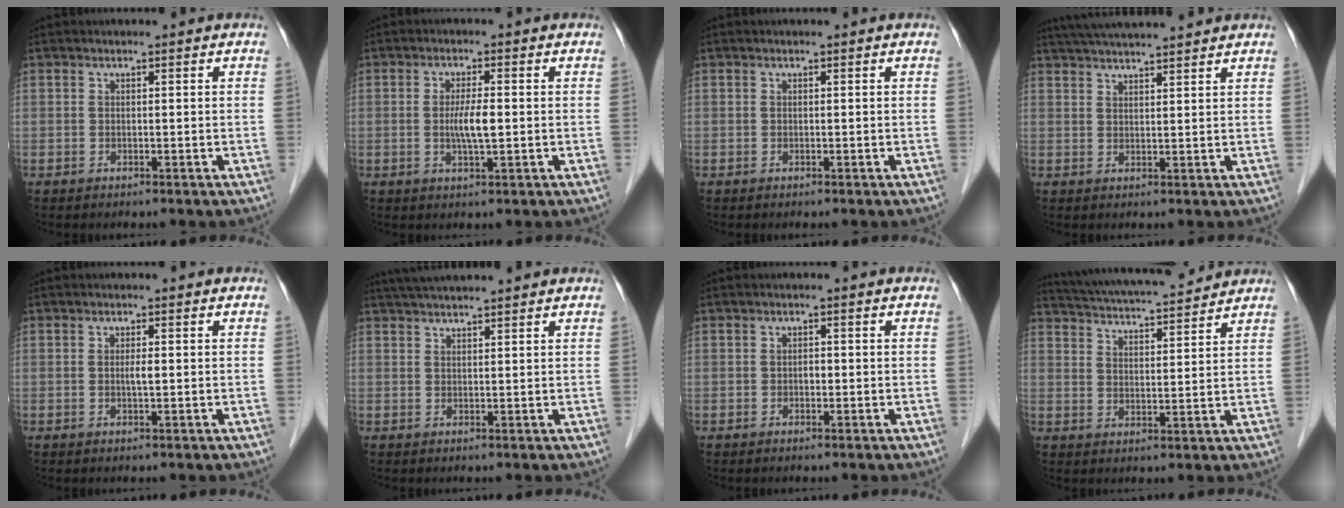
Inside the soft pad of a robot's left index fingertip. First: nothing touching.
{"total": 4.0, "force": [-0.4, 0.5, 3.9], "torque": [-0.080, -0.006, -0.007]}
{"total": 0.0}
{"total": 10.9, "force": [9.8, 0.6, 4.6], "torque": [-0.080, 0.035, 0.146]}
{"total": 1.2, "force": [-0.1, 0.1, 1.2], "torque": [-0.025, -0.002, -0.002]}
{"total": 7.6, "force": [6.8, 0.0, 3.4], "torque": [-0.055, 0.040, 0.102]}
{"total": 0.9, "force": [-0.3, 0.5, 0.7], "torque": [-0.013, 0.001, -0.006]}
{"total": 14.8, "force": [13.8, 1.5, 5.2], "torque": [-0.097, 0.027, 0.212]}